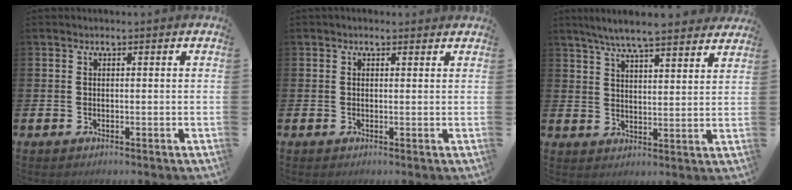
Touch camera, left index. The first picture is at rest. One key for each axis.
{"total": 0.6, "fx": 0.4, "fy": 0.3, "fz": 0.3, "tx": 0.002, "ty": 0.002, "tz": 0.005}
{"total": 7.2, "fx": 6.7, "fy": 0.5, "fz": 2.5, "tx": -0.068, "ty": -0.029, "tz": 0.120}